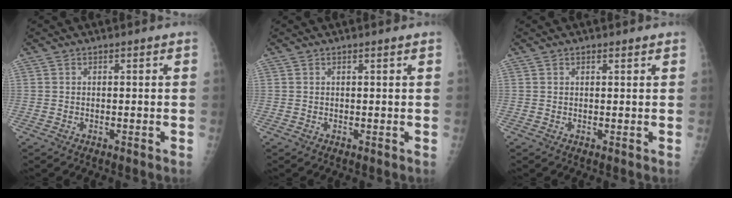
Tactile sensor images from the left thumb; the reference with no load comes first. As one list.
[{"total": 0.6, "force": [0.4, -0.1, 0.3], "torque": [-0.013, -0.001, 0.011]}, {"total": 0.7, "force": [0.5, 0.4, 0.2], "torque": [0.005, -0.001, 0.005]}]